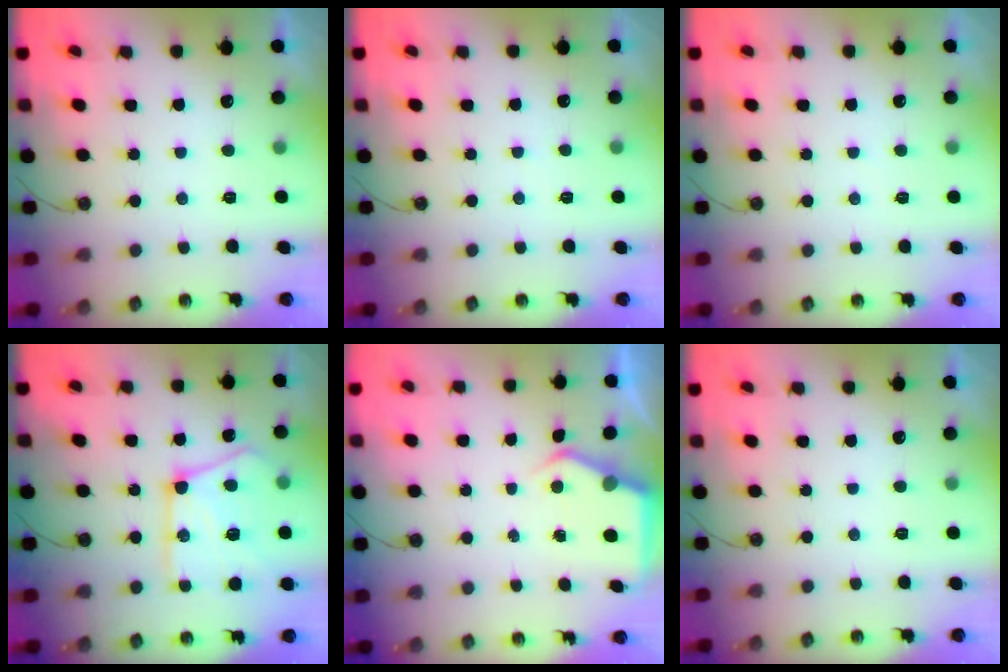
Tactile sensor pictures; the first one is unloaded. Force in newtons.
{"total": 2.5, "press": 2.5, "slide": 0.4}
{"total": 2.8, "press": 2.8, "slide": 0.3}
{"total": 20.7, "press": 20.6, "slide": 2.2}
{"total": 4.2, "press": 4.1, "slide": 0.5}
{"total": 0.0}